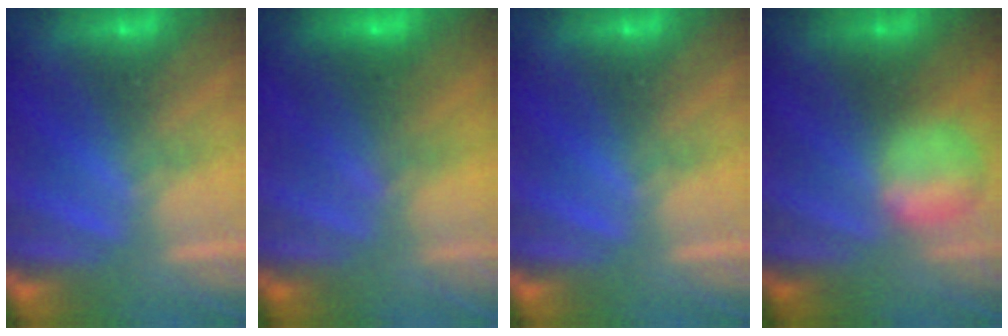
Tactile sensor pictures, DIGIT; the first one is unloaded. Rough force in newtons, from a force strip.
{"total": 6.8}
{"total": 0.0}
{"total": 2.4}